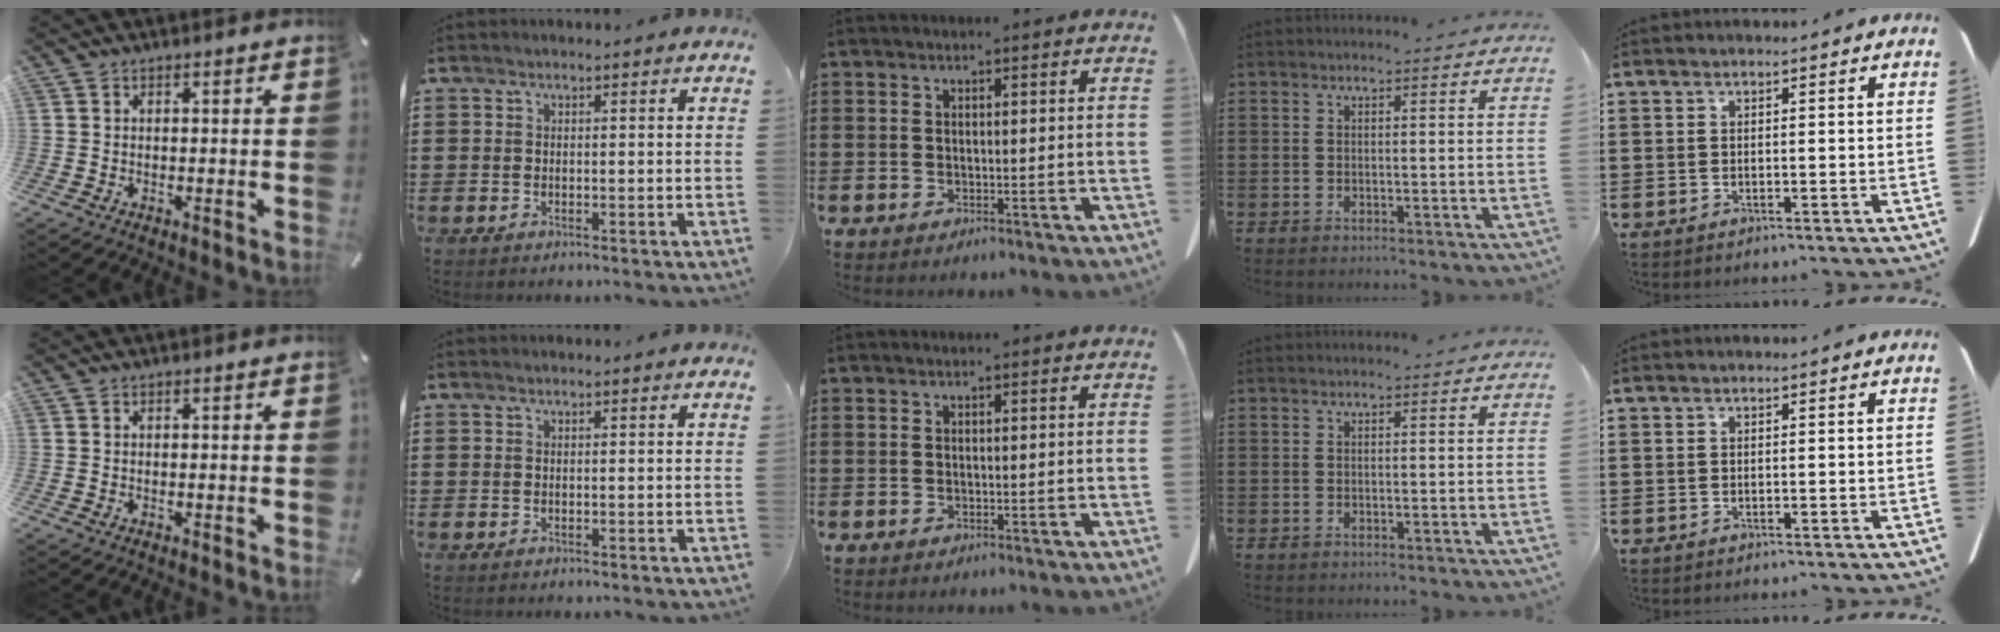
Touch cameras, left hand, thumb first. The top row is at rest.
{}